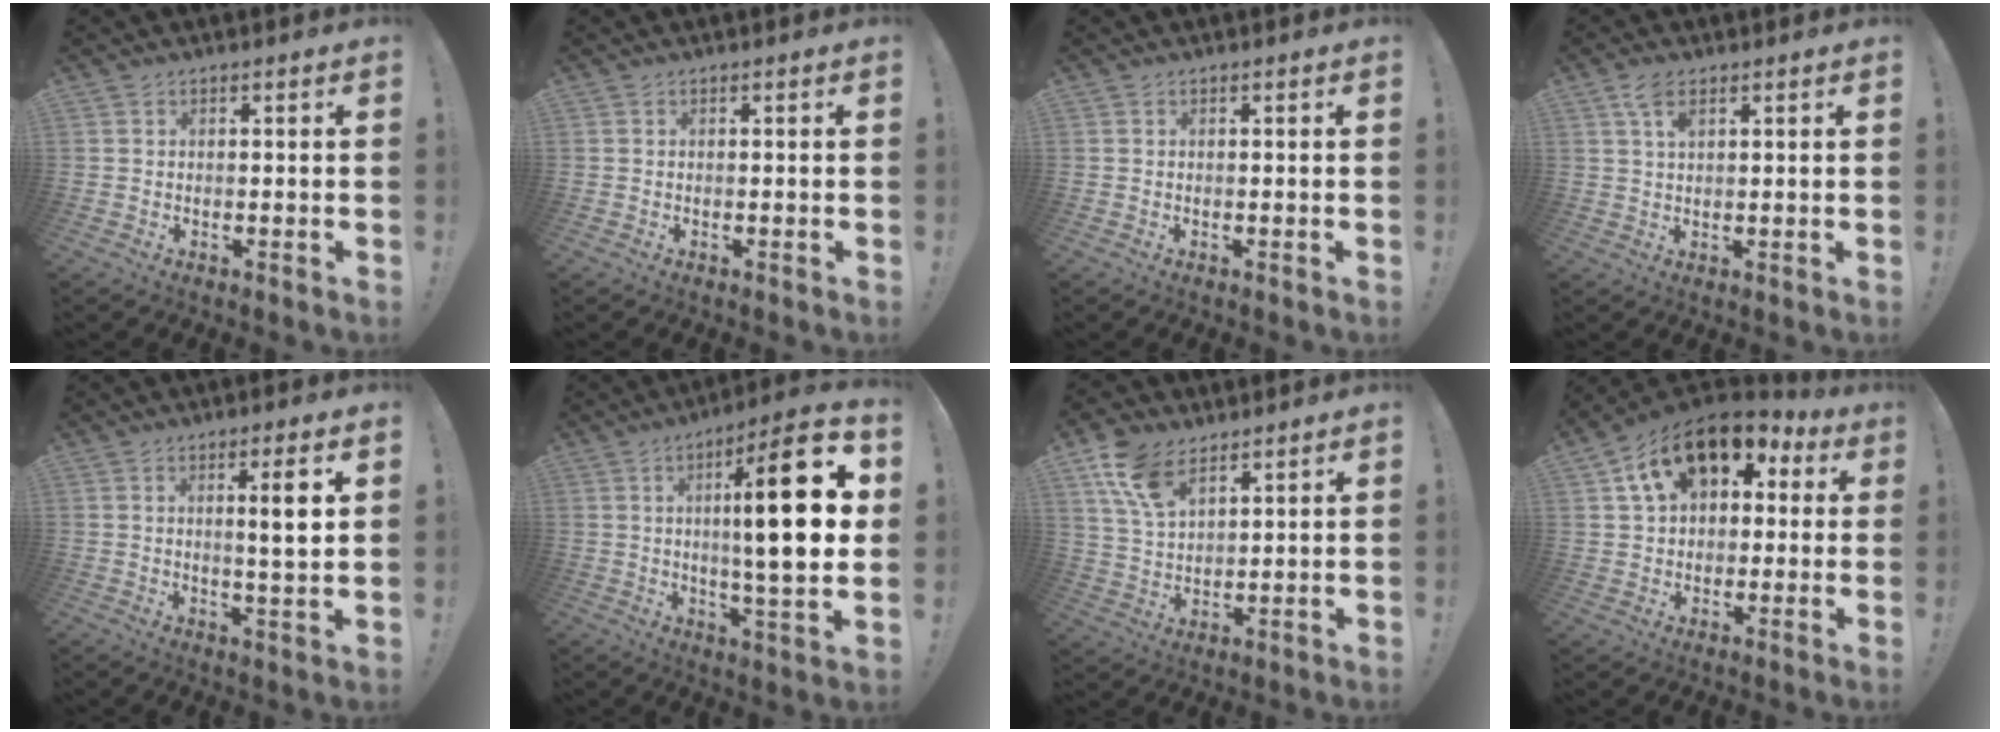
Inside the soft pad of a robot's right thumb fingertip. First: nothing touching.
{"total": 0.0}
{"total": 0.0}
{"total": 4.8, "force": [2.6, 2.2, 3.3], "torque": [-0.058, -0.006, 0.045]}
{"total": 6.6, "force": [2.0, 0.0, 6.2], "torque": [-0.089, -0.011, 0.021]}
{"total": 21.4, "force": [3.9, 4.1, 20.7], "torque": [-0.307, -0.018, 0.042]}
{"total": 11.7, "force": [7.6, 6.3, 6.4], "torque": [-0.121, -0.029, 0.148]}
{"total": 16.2, "force": [8.2, 10.2, 9.6], "torque": [-0.151, -0.034, 0.150]}